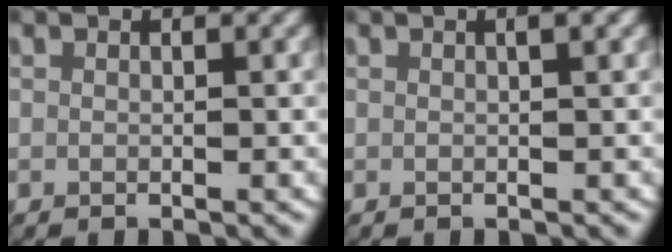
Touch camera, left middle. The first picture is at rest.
{"total": 0.9, "force": [0.4, -0.1, 0.8], "torque": [-0.010, 0.008, 0.006]}